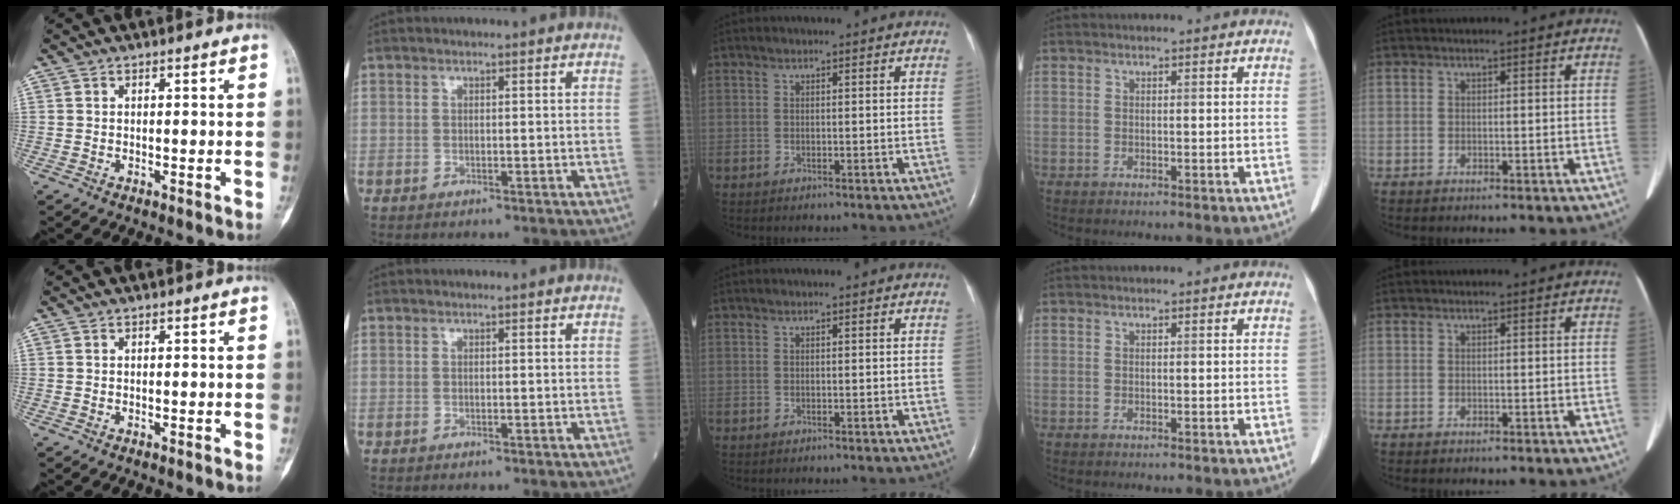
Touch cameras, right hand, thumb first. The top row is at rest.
{}